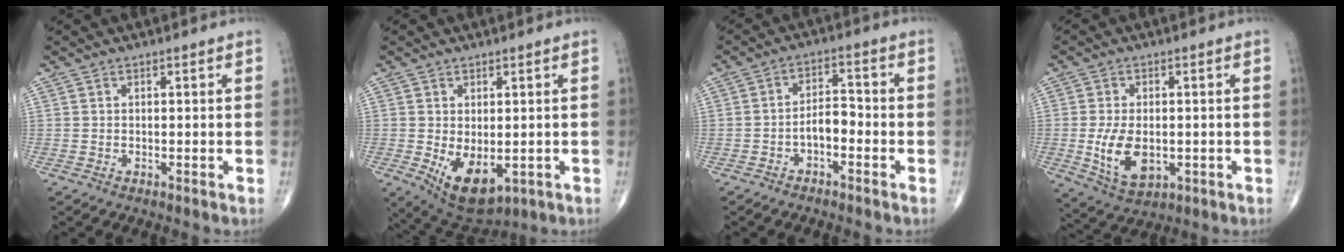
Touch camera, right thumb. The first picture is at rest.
{"total": 9.2, "force": [-1.8, 5.2, 7.4], "torque": [-0.108, -0.012, -0.005]}
{"total": 4.6, "force": [-2.0, 2.4, 3.4], "torque": [-0.047, 0.030, -0.038]}
{"total": 9.2, "force": [-1.3, 5.5, 7.3], "torque": [-0.128, -0.010, -0.011]}